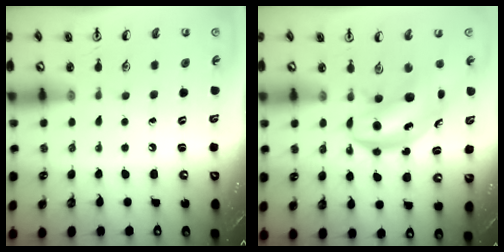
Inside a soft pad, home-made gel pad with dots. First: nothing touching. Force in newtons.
{"total": 5.7, "press": 5.5, "slide": 1.6}